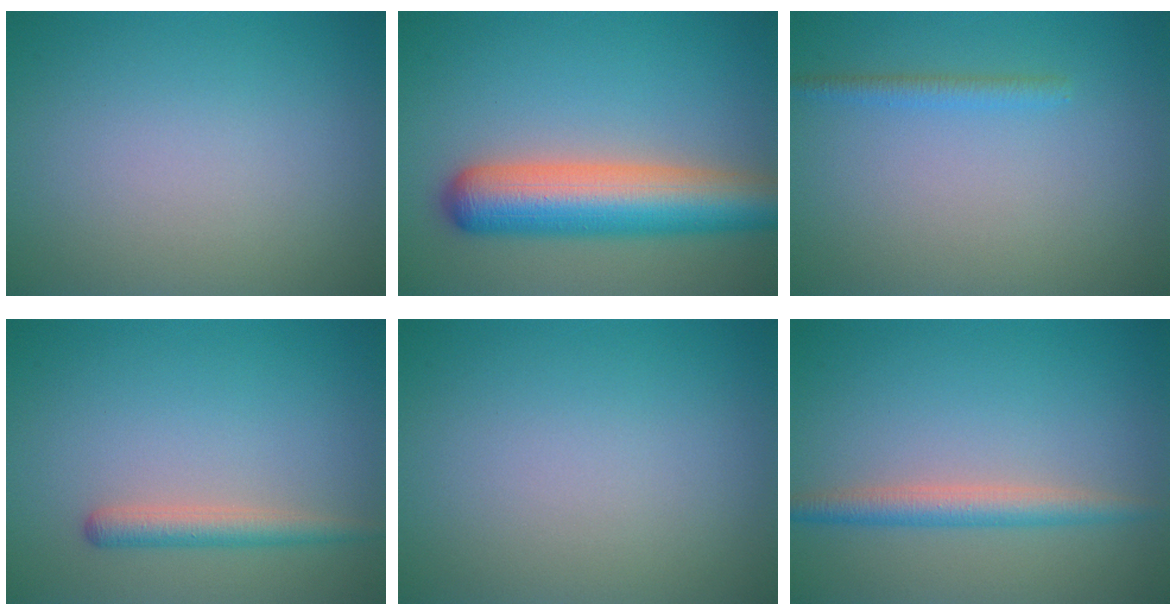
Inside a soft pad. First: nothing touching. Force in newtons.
{"total": 8.4, "press": 8.4, "slide": 0.4}
{"total": 1.3, "press": 1.3, "slide": 0.1}
{"total": 2.2, "press": 2.2, "slide": 0.1}
{"total": 0.0}
{"total": 2.7, "press": 2.7, "slide": 0.0}